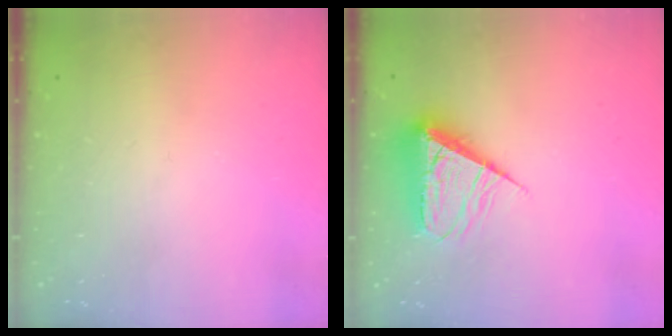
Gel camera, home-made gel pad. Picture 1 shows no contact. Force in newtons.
{"total": 8.8, "press": 8.8, "slide": 0.9}